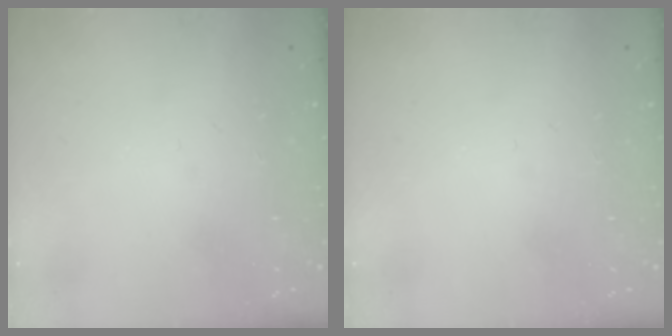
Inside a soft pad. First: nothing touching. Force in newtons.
{"total": 0.0}